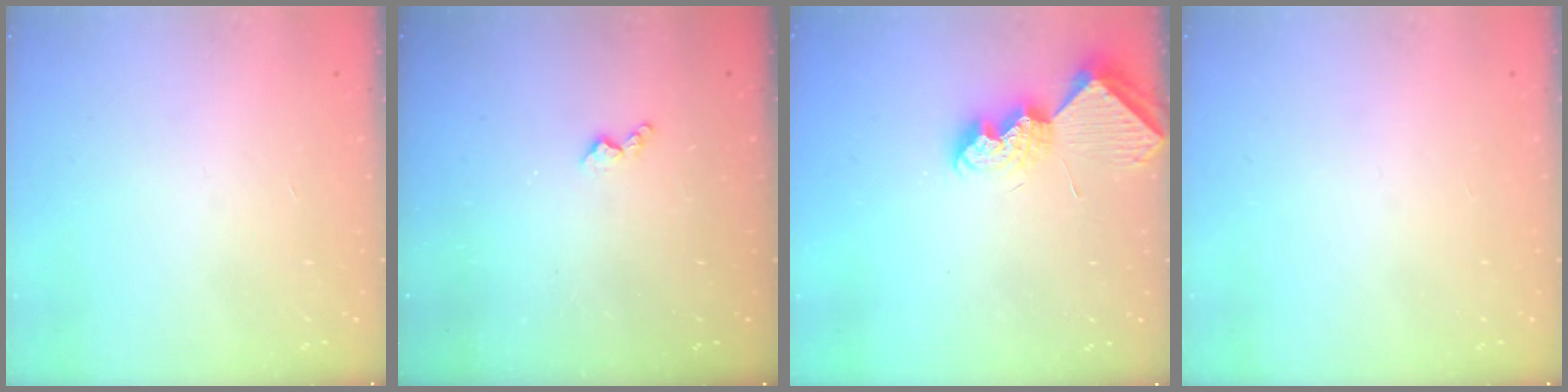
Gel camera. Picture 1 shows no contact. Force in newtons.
{"total": 3.8, "press": 3.8, "slide": 0.6}
{"total": 8.8, "press": 8.8, "slide": 0.4}
{"total": 0.0}